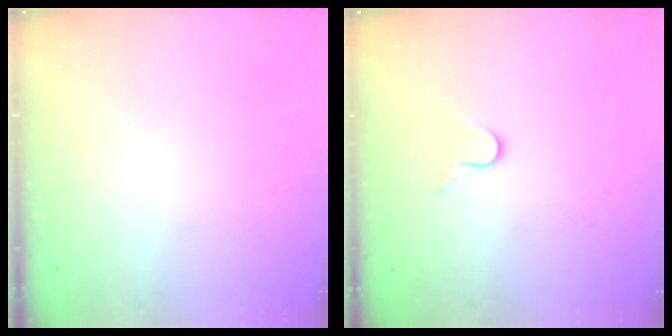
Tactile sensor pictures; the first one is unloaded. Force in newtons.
{"total": 6.0, "press": 6.0, "slide": 0.5}